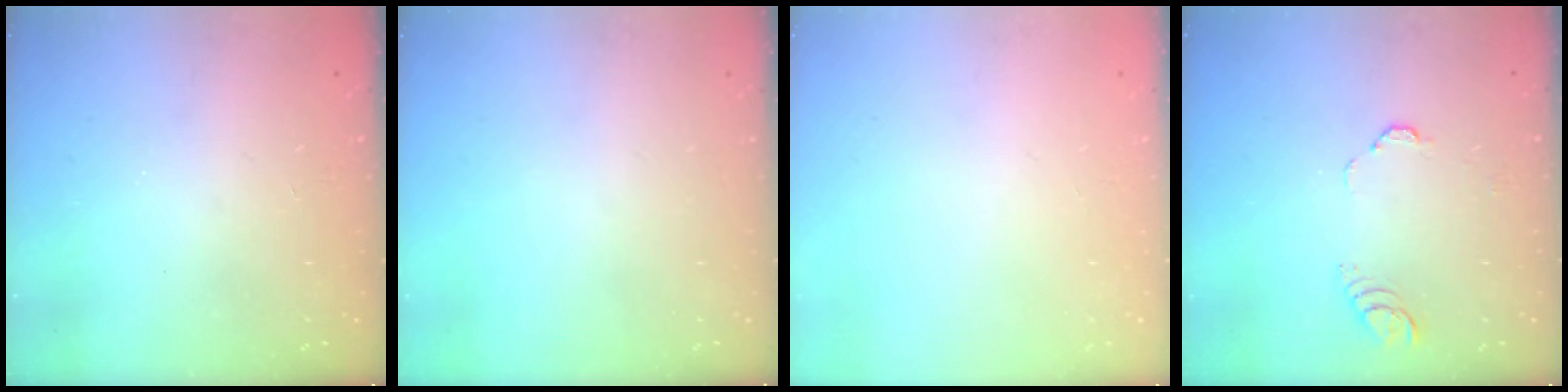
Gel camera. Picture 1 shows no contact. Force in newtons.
{"total": 0.0}
{"total": 0.0}
{"total": 3.1, "press": 3.1, "slide": 0.2}